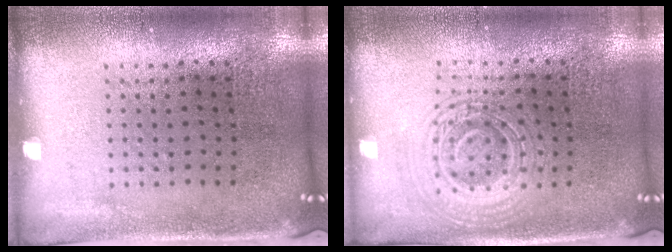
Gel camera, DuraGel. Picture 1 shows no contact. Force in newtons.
{"total": 2.1, "press": 2.1, "slide": 0.4}